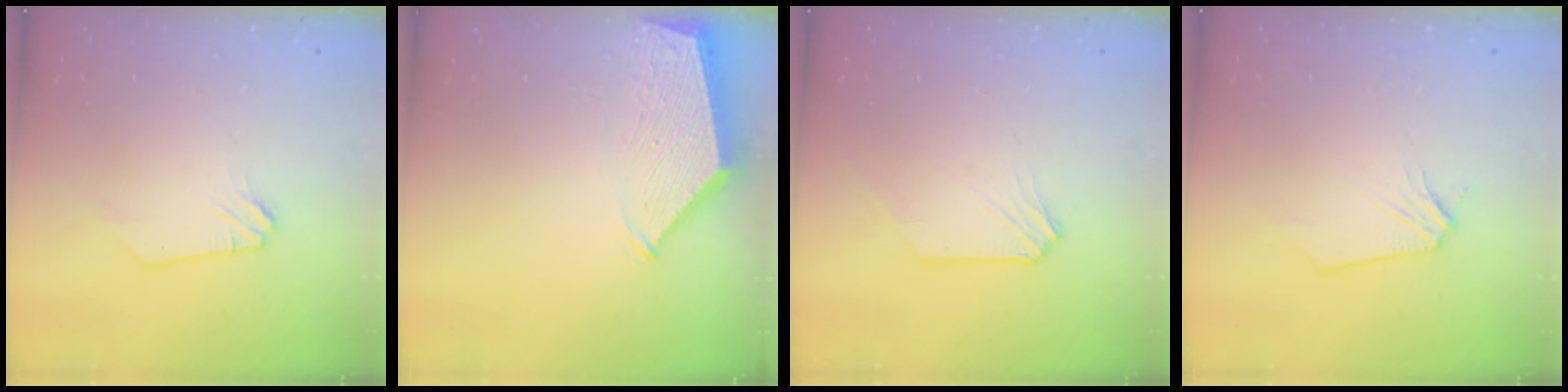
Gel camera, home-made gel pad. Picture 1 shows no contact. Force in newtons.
{"total": 2.9, "press": 2.9, "slide": 0.4}
{"total": 0.0}
{"total": 0.0}